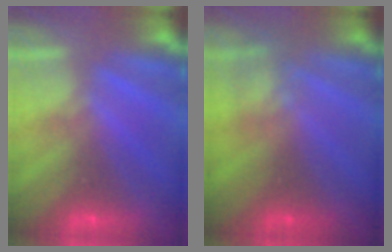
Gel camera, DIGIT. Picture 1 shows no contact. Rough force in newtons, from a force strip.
{"total": 2.6}